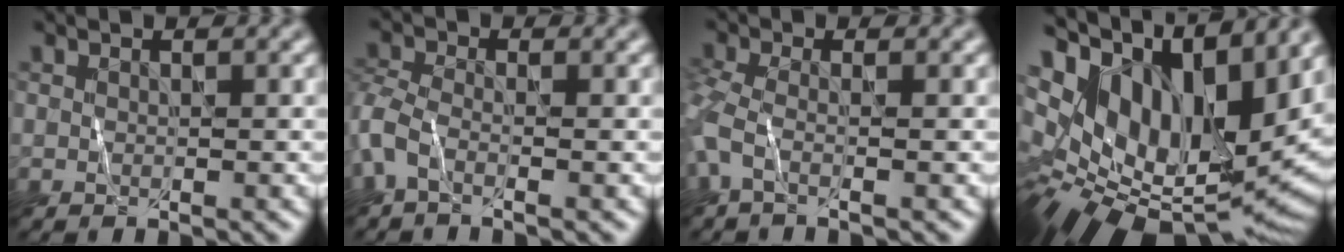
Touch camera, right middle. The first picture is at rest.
{"total": 2.4, "force": [-1.3, 1.0, 1.8], "torque": [-0.047, -0.003, -0.042]}
{"total": 2.9, "force": [-1.0, 0.9, 2.6], "torque": [-0.065, -0.009, -0.032]}
{"total": 15.6, "force": [3.6, 9.2, 12.1], "torque": [-0.223, 0.003, 0.073]}